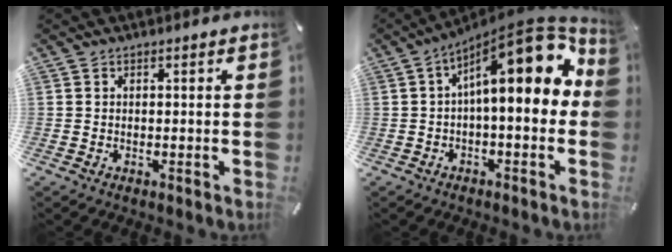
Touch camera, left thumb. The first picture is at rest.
{"total": 16.5, "force": [5.6, 5.9, 14.4], "torque": [-0.199, -0.056, 0.086]}